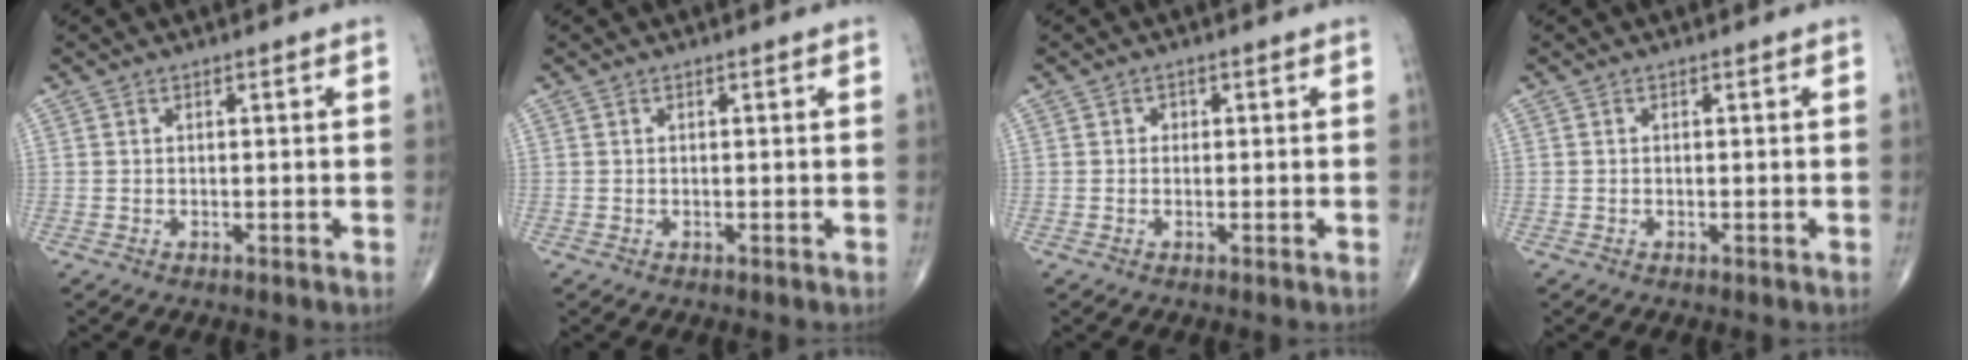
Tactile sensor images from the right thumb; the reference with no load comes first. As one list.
[{"total": 0.0}, {"total": 0.8, "force": [0.0, 0.8, 0.3], "torque": [0.003, 0.002, -0.002]}, {"total": 0.0}]